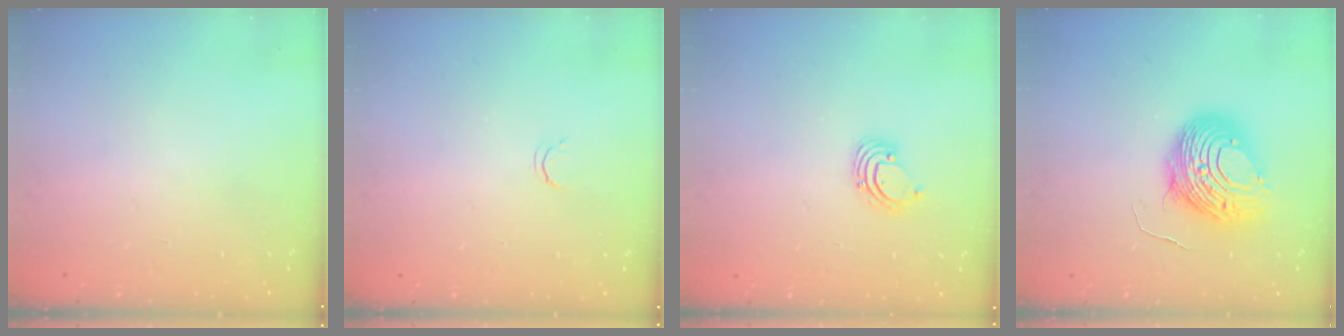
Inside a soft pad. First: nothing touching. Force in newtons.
{"total": 2.1, "press": 2.1, "slide": 0.4}
{"total": 2.3, "press": 2.3, "slide": 0.2}
{"total": 12.1, "press": 12.1, "slide": 1.2}